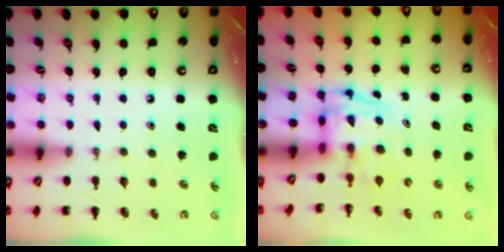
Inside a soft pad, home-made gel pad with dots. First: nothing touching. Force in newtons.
{"total": 3.7, "press": 3.7, "slide": 0.5}